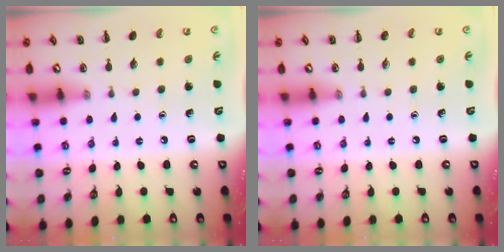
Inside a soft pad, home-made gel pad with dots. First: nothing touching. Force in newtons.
{"total": 0.0}